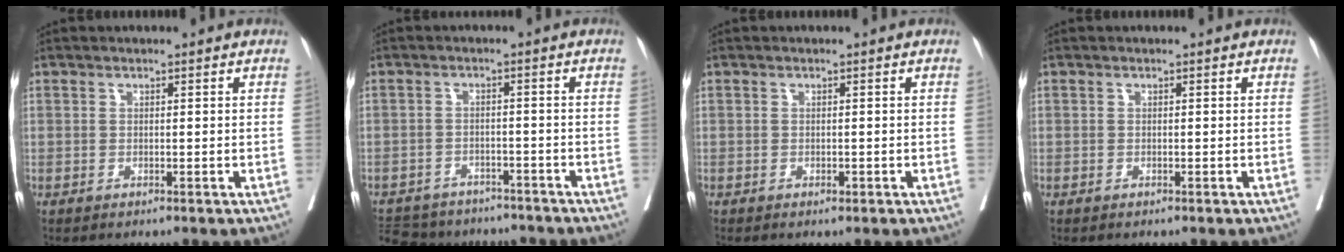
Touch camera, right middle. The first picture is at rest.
{"total": 14.7, "force": [-12.6, 6.4, 4.1], "torque": [-0.109, 0.006, -0.159]}
{"total": 0.6, "force": [-0.3, 0.2, 0.4], "torque": [-0.006, 0.000, -0.004]}
{"total": 0.6, "force": [-0.1, 0.6, -0.1], "torque": [0.008, 0.007, -0.006]}